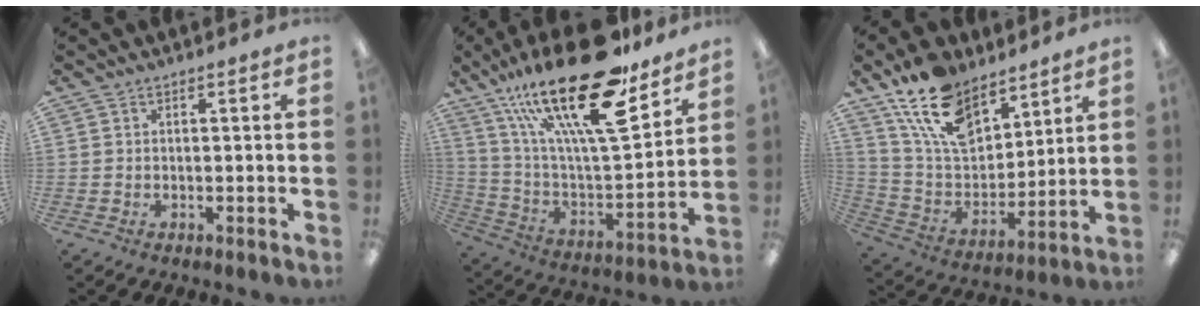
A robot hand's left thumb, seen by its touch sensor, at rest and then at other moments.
{"total": 29.3, "force": [18.9, 9.0, 20.5], "torque": [-0.373, -0.119, 0.310]}
{"total": 17.7, "force": [12.1, 9.3, 9.0], "torque": [-0.189, -0.048, 0.227]}